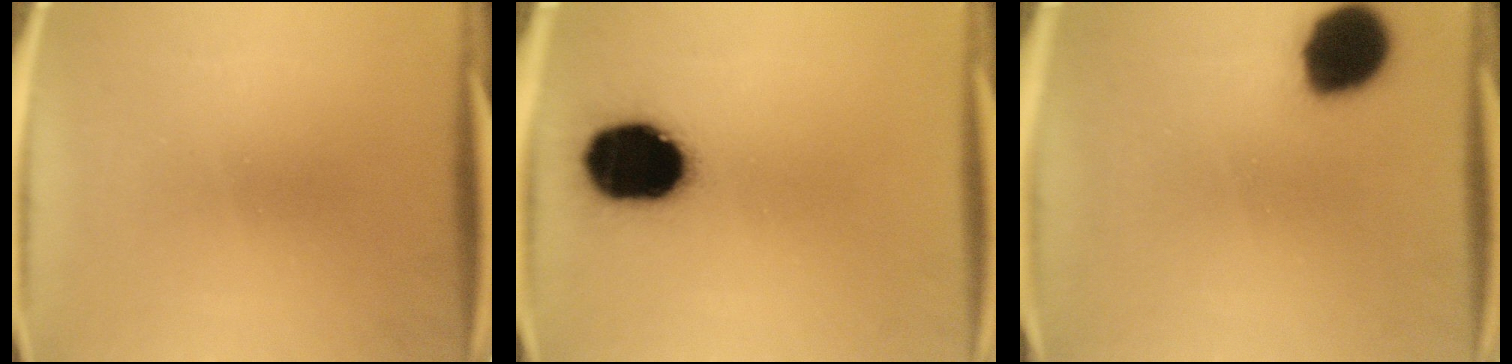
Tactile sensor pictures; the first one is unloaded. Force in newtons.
{"total": 19.2}
{"total": 13.9}